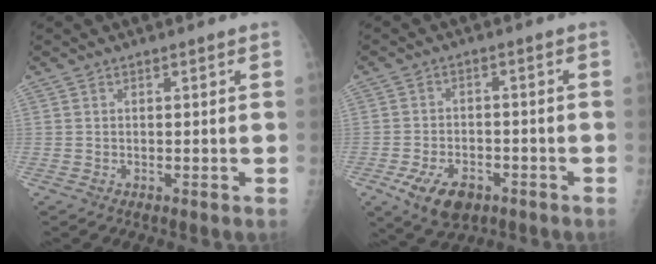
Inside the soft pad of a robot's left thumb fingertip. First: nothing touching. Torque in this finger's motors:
{"motor_torque": [-0.68, 1.25, 0.60, 0.40, 0.07]}